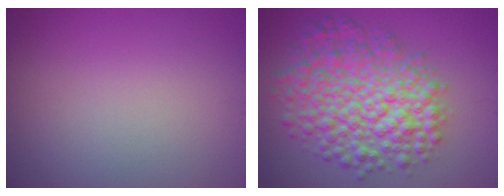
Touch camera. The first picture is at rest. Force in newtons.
{"total": 9.0, "press": 9.0, "slide": 0.2}